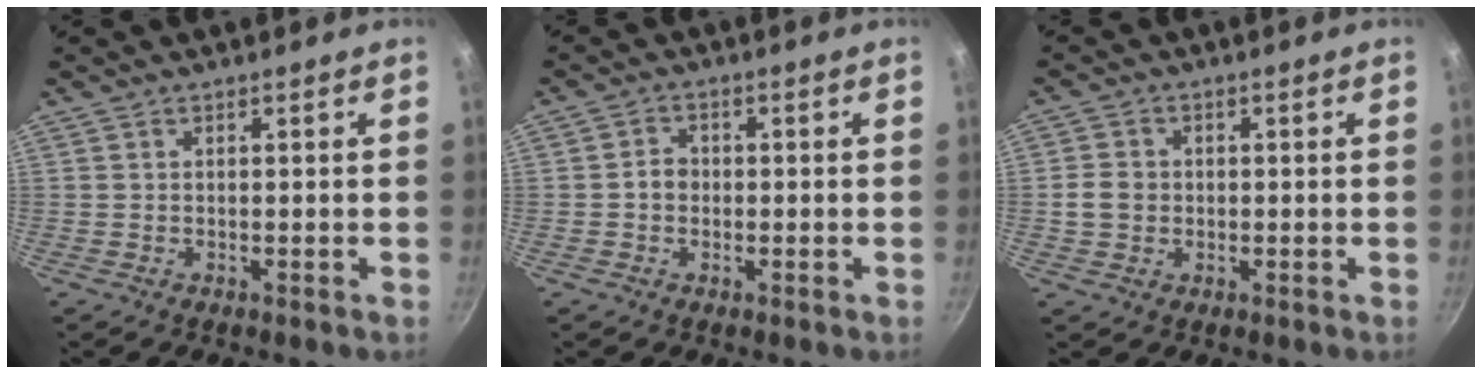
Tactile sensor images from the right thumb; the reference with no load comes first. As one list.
[{"total": 2.9, "force": [-0.3, 2.5, 1.5], "torque": [-0.008, 0.010, -0.008]}, {"total": 4.2, "force": [-0.3, 3.7, 2.0], "torque": [-0.027, 0.009, -0.010]}]